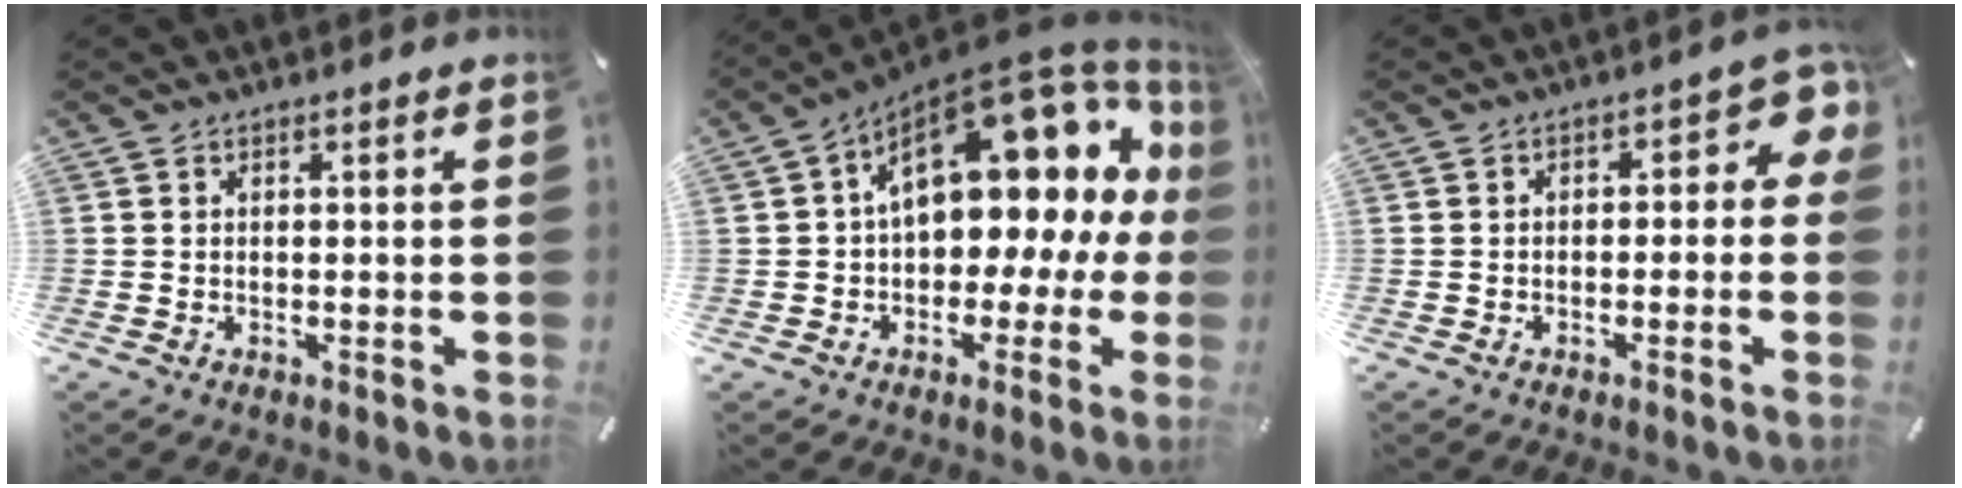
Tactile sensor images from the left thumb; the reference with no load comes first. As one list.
[{"total": 19.3, "force": [7.8, 11.0, 13.7], "torque": [-0.179, -0.067, 0.133]}, {"total": 5.4, "force": [-0.2, 3.2, 4.4], "torque": [-0.060, 0.006, -0.011]}]